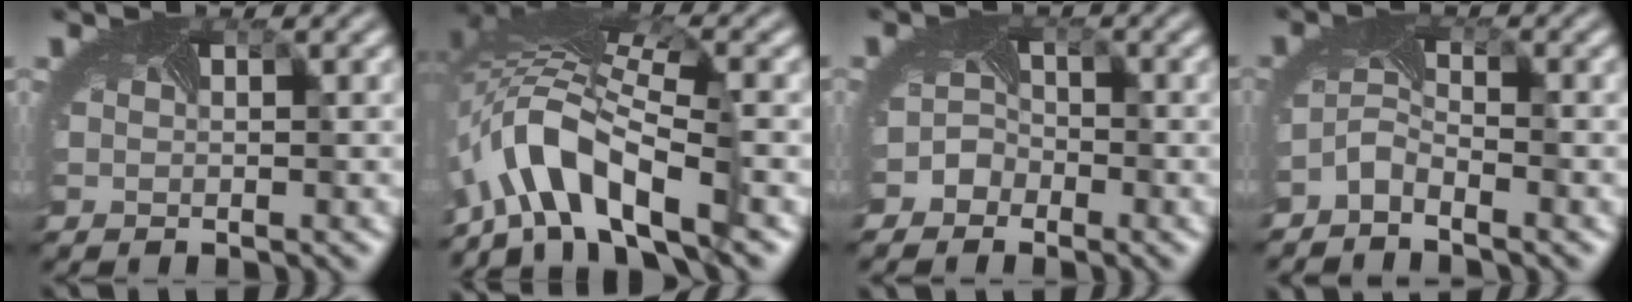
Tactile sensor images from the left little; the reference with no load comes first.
{"total": 10.1, "force": [-5.3, 3.5, 7.8], "torque": [-0.145, 0.007, -0.110]}
{"total": 2.0, "force": [-1.7, 1.2, -0.2], "torque": [0.003, 0.001, -0.037]}
{"total": 2.1, "force": [-2.0, 0.4, 0.6], "torque": [-0.025, -0.002, -0.046]}